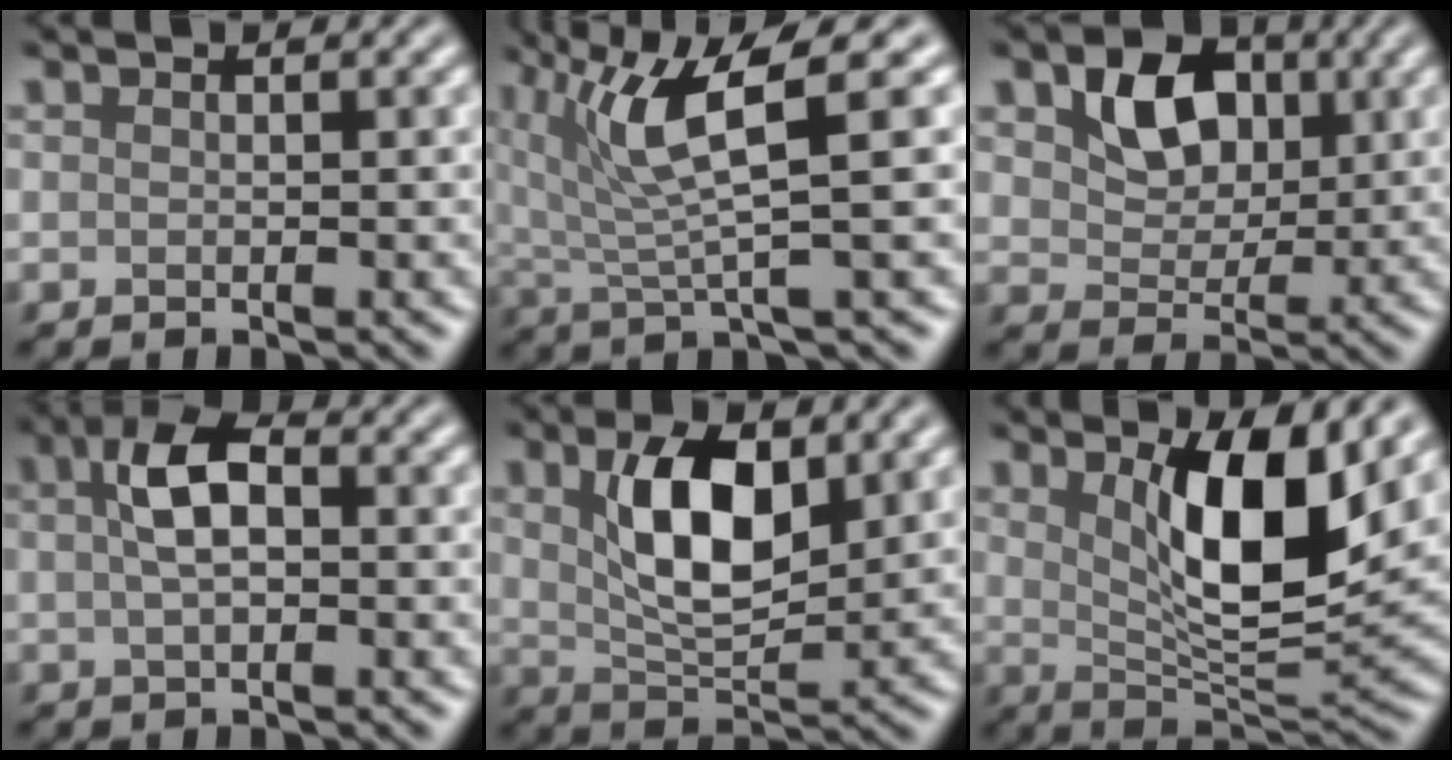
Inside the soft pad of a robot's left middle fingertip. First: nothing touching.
{"total": 6.4, "force": [2.8, 1.3, 5.7], "torque": [-0.116, 0.005, 0.049]}
{"total": 5.1, "force": [1.9, 3.7, 3.0], "torque": [-0.062, 0.000, 0.023]}
{"total": 3.9, "force": [0.5, 1.9, 3.4], "torque": [-0.066, 0.009, 0.002]}
{"total": 6.8, "force": [2.2, 3.2, 5.7], "torque": [-0.112, 0.003, 0.041]}
{"total": 8.3, "force": [2.7, 2.5, 7.4], "torque": [-0.126, -0.016, 0.049]}